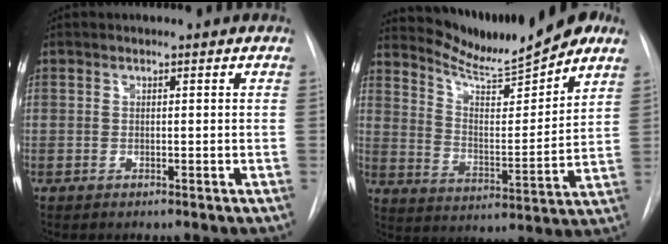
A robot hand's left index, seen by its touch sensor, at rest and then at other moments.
{"total": 15.1, "force": [13.6, 0.9, 6.4], "torque": [-0.110, -0.010, 0.220]}